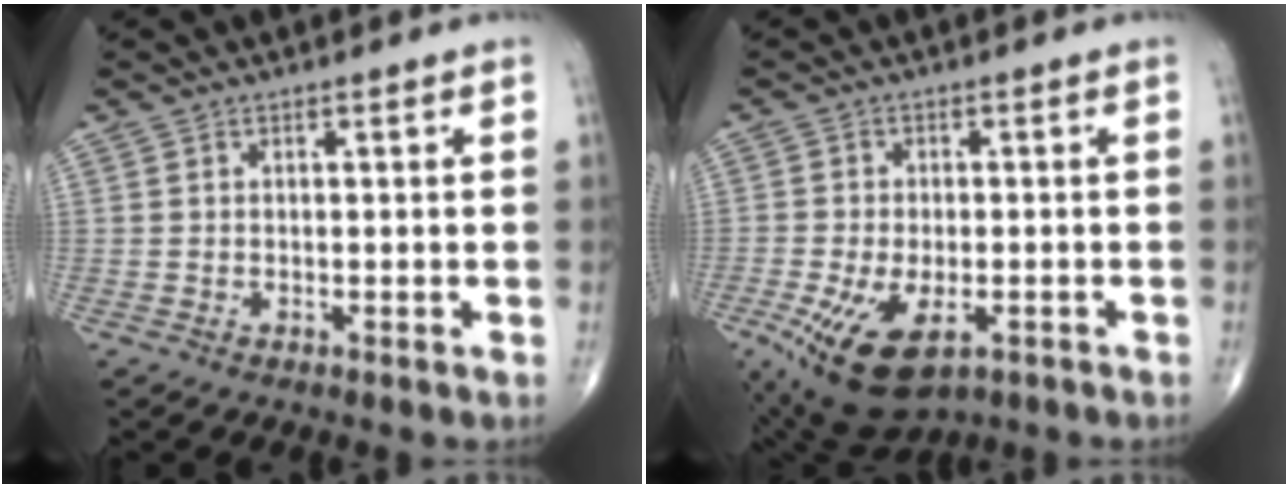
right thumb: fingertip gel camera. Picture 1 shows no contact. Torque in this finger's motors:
{"motor_torque": [-0.07, 0.51, 0.60, -0.03, 0.11]}